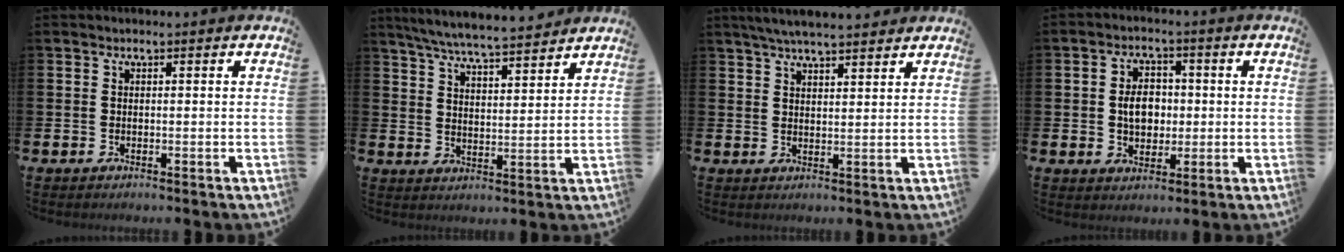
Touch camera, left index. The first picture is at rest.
{"total": 6.4, "force": [6.2, 0.1, 1.6], "torque": [-0.051, -0.039, 0.108]}
{"total": 4.8, "force": [4.6, 0.5, 1.5], "torque": [-0.035, -0.014, 0.083]}
{"total": 4.7, "force": [0.2, 3.4, 3.2], "torque": [-0.046, 0.007, -0.006]}